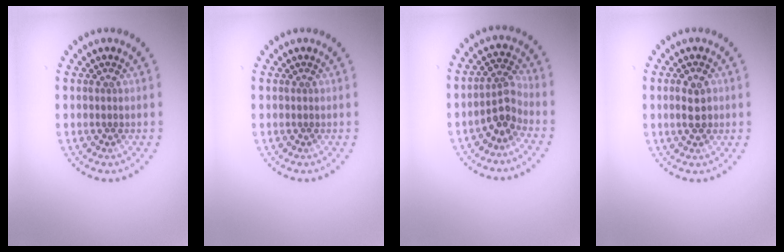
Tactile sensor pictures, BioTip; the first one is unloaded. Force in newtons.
{"total": 0.0}
{"total": 2.6, "press": 2.0, "slide": 1.6}
{"total": 2.4, "press": 2.4, "slide": 0.2}